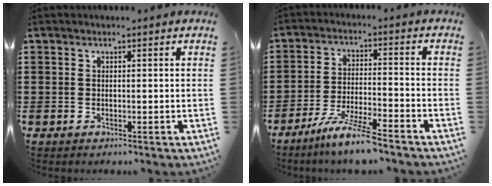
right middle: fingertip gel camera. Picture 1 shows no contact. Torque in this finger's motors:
{"motor_torque": [1.43, -0.71, 0.45, 0.15]}